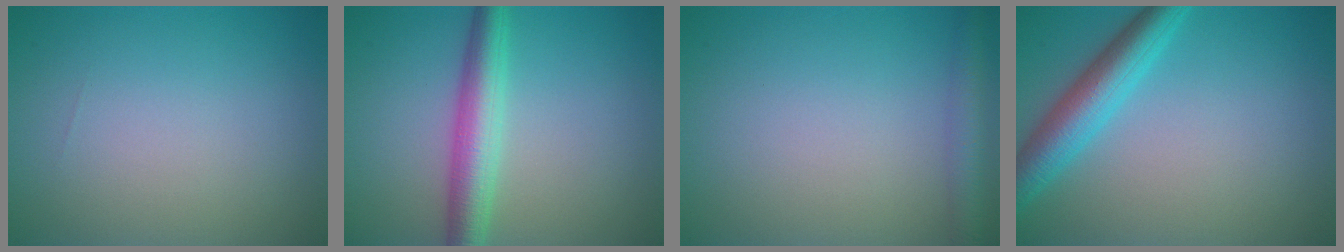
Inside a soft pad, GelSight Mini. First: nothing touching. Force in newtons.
{"total": 4.6, "press": 4.6, "slide": 0.1}
{"total": 2.6, "press": 2.6, "slide": 0.1}
{"total": 4.8, "press": 4.8, "slide": 0.2}